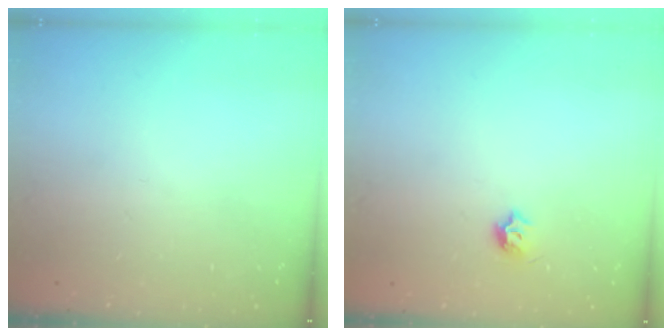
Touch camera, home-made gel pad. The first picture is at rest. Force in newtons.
{"total": 4.1, "press": 4.0, "slide": 0.7}